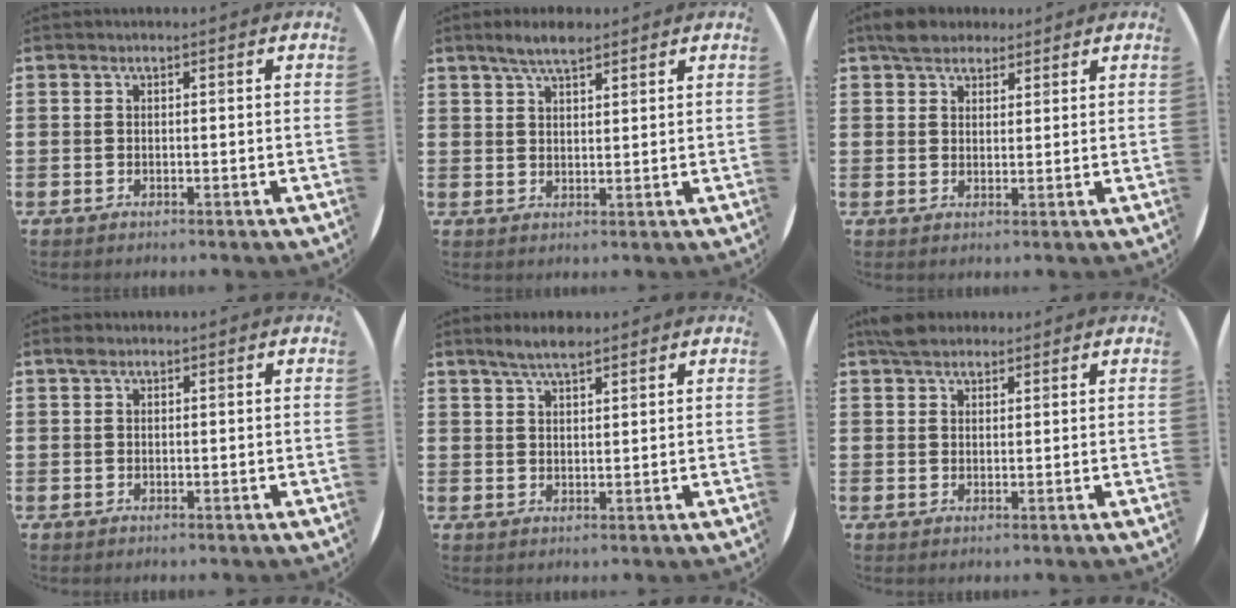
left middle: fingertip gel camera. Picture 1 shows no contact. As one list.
[{"total": 4.2, "force": [3.4, 1.1, 2.2], "torque": [-0.042, -0.003, 0.060]}, {"total": 3.6, "force": [3.1, 1.8, 0.7], "torque": [-0.014, 0.004, 0.058]}, {"total": 0.7, "force": [0.5, 0.5, 0.3], "torque": [0.001, 0.000, 0.008]}, {"total": 3.7, "force": [3.0, 0.8, 1.9], "torque": [-0.034, -0.003, 0.053]}, {"total": 2.9, "force": [2.6, 1.1, 0.7], "torque": [-0.012, 0.002, 0.048]}]